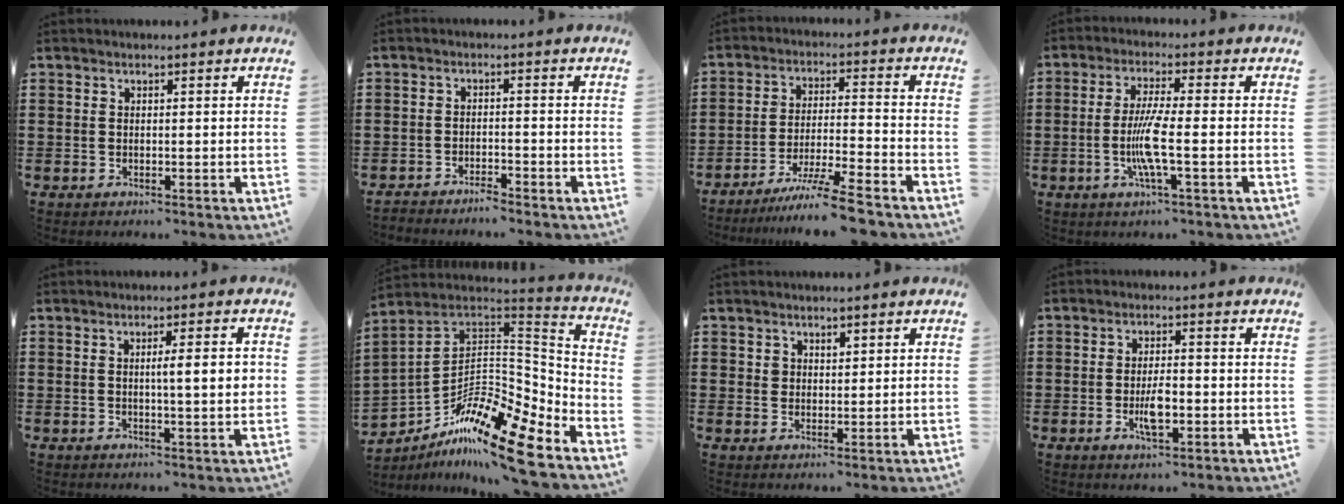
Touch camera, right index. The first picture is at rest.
{"total": 2.3, "force": [-2.3, 0.0, -0.1], "torque": [-0.004, 0.004, -0.051]}
{"total": 8.3, "force": [-7.1, -0.5, 4.4], "torque": [-0.080, -0.006, -0.136]}
{"total": 6.8, "force": [-1.7, 0.4, 6.6], "torque": [-0.142, -0.019, -0.039]}
{"total": 4.8, "force": [0.5, 0.6, 4.7], "torque": [-0.077, -0.003, 0.003]}
{"total": 15.2, "force": [-10.5, 3.8, 10.3], "torque": [-0.182, 0.011, -0.199]}
{"total": 1.9, "force": [1.3, 1.3, 0.2], "torque": [-0.008, 0.006, 0.026]}
{"total": 4.5, "force": [-1.1, 1.6, 4.1], "torque": [-0.084, -0.001, -0.024]}